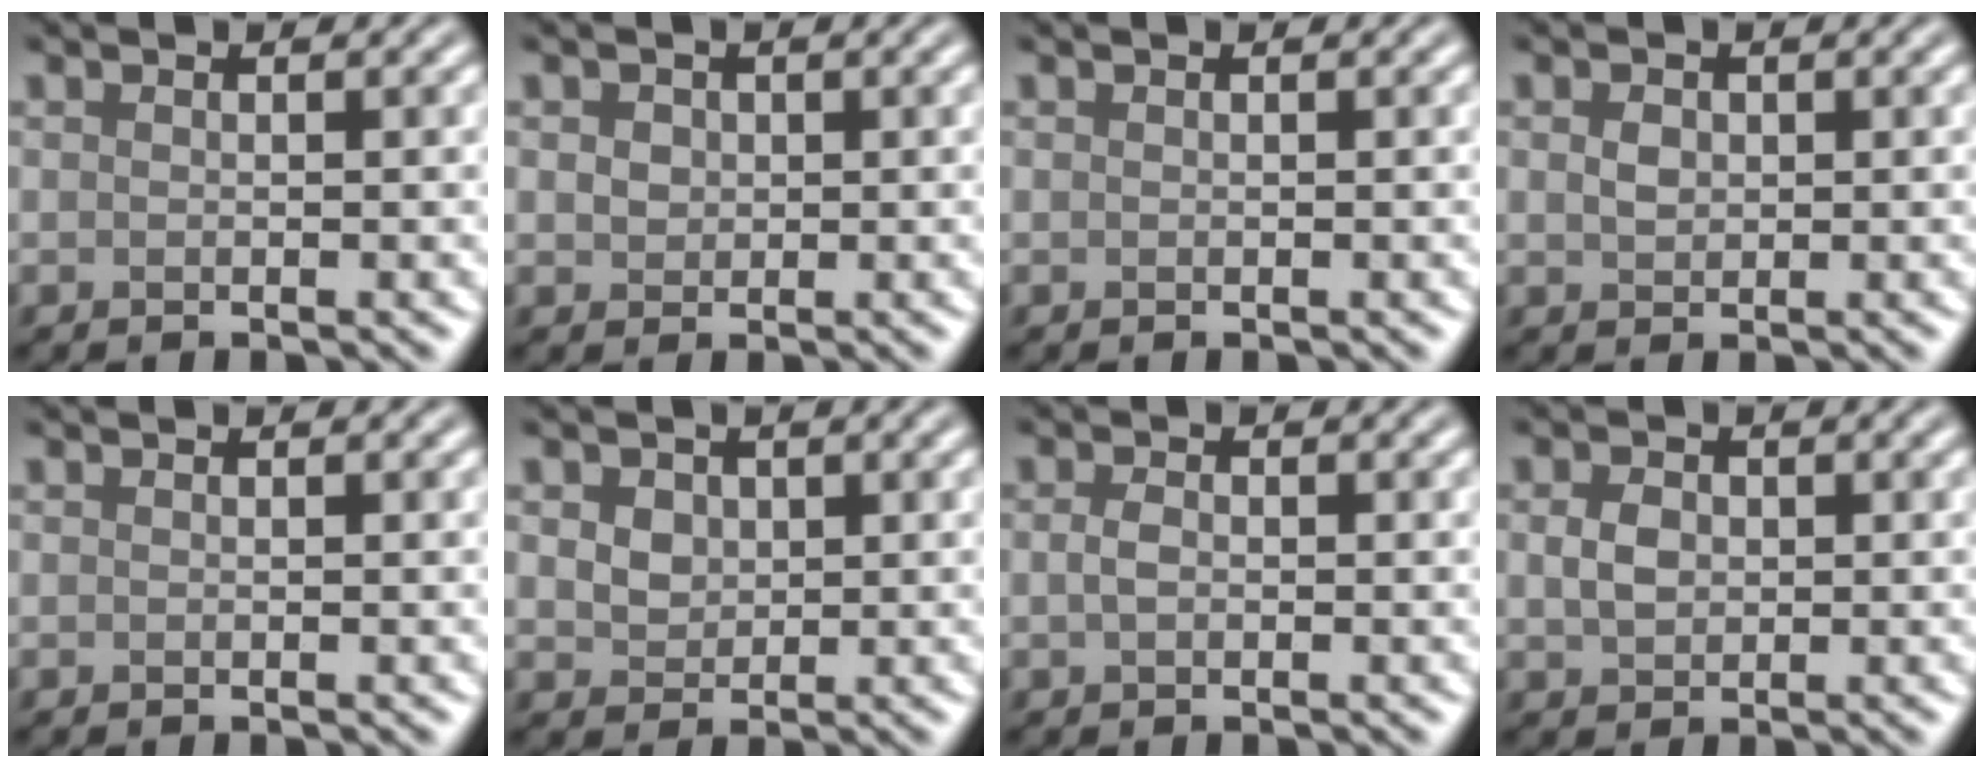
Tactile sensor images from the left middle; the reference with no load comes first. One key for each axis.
{"total": 1.3, "fx": 0.3, "fy": 1.2, "fz": 0.5, "tx": -0.010, "ty": 0.002, "tz": 0.004}
{"total": 0.0}
{"total": 1.3, "fx": 0.3, "fy": 1.0, "fz": 0.7, "tx": -0.016, "ty": 0.002, "tz": 0.005}
{"total": 0.0}
{"total": 3.0, "fx": 1.2, "fy": 2.3, "fz": 1.5, "tx": -0.043, "ty": 0.012, "tz": 0.024}
{"total": 1.2, "fx": -0.2, "fy": 0.8, "fz": 0.9, "tx": -0.022, "ty": 0.002, "tz": -0.005}
{"total": 2.1, "fx": 0.2, "fy": 1.6, "fz": 1.2, "tx": -0.030, "ty": 0.003, "tz": 0.003}